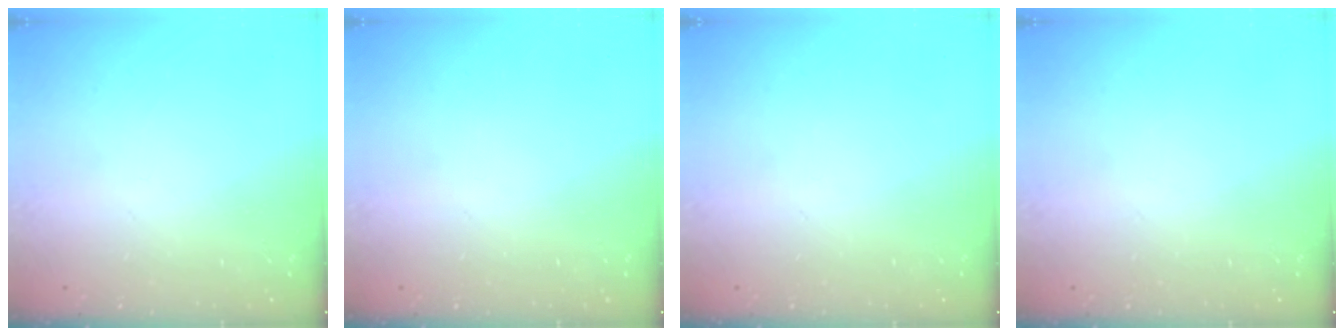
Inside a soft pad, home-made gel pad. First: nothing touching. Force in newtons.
{"total": 0.0}
{"total": 0.0}
{"total": 0.0}